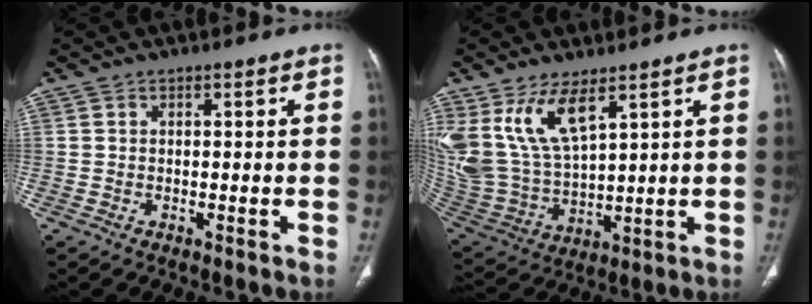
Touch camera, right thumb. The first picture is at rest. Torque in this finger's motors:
{"motor_torque": [0.15, 0.59, 1.33, 1.18, 0.55]}